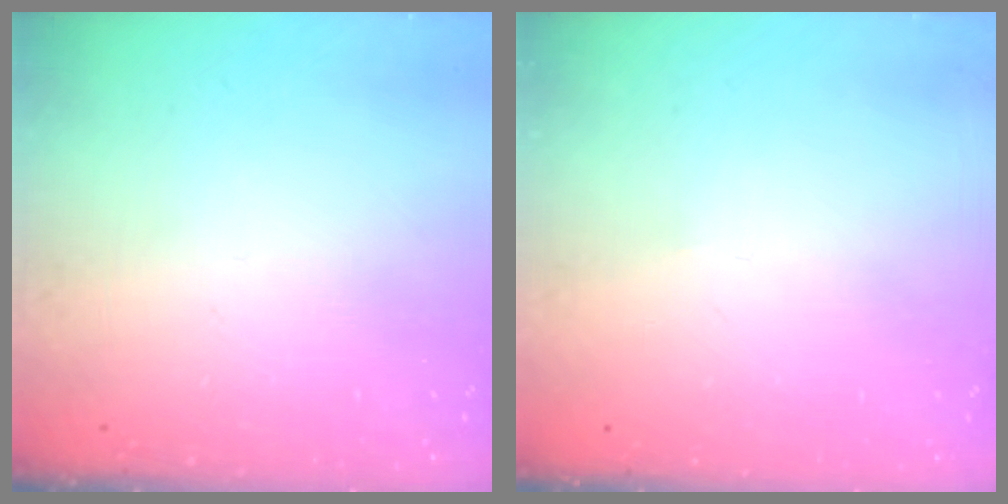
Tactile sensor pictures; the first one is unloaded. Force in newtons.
{"total": 0.0}